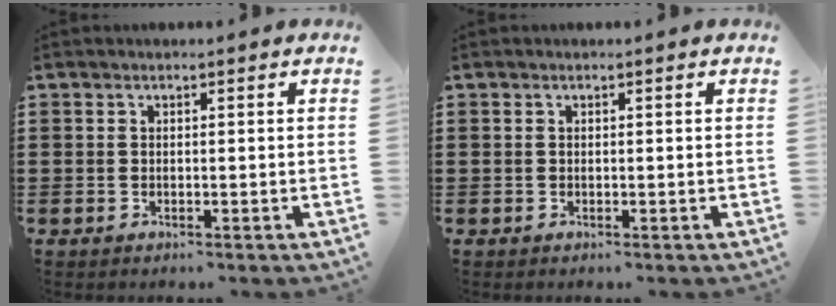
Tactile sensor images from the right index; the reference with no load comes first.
{"total": 0.0}